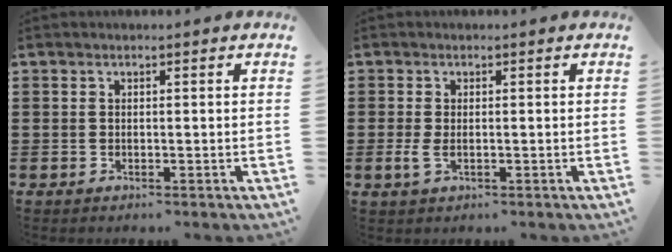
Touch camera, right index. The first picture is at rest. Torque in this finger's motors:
{"motor_torque": [0.35, 1.47, 0.00, 0.01]}